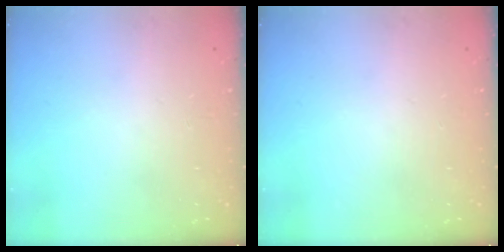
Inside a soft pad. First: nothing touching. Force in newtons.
{"total": 0.0}